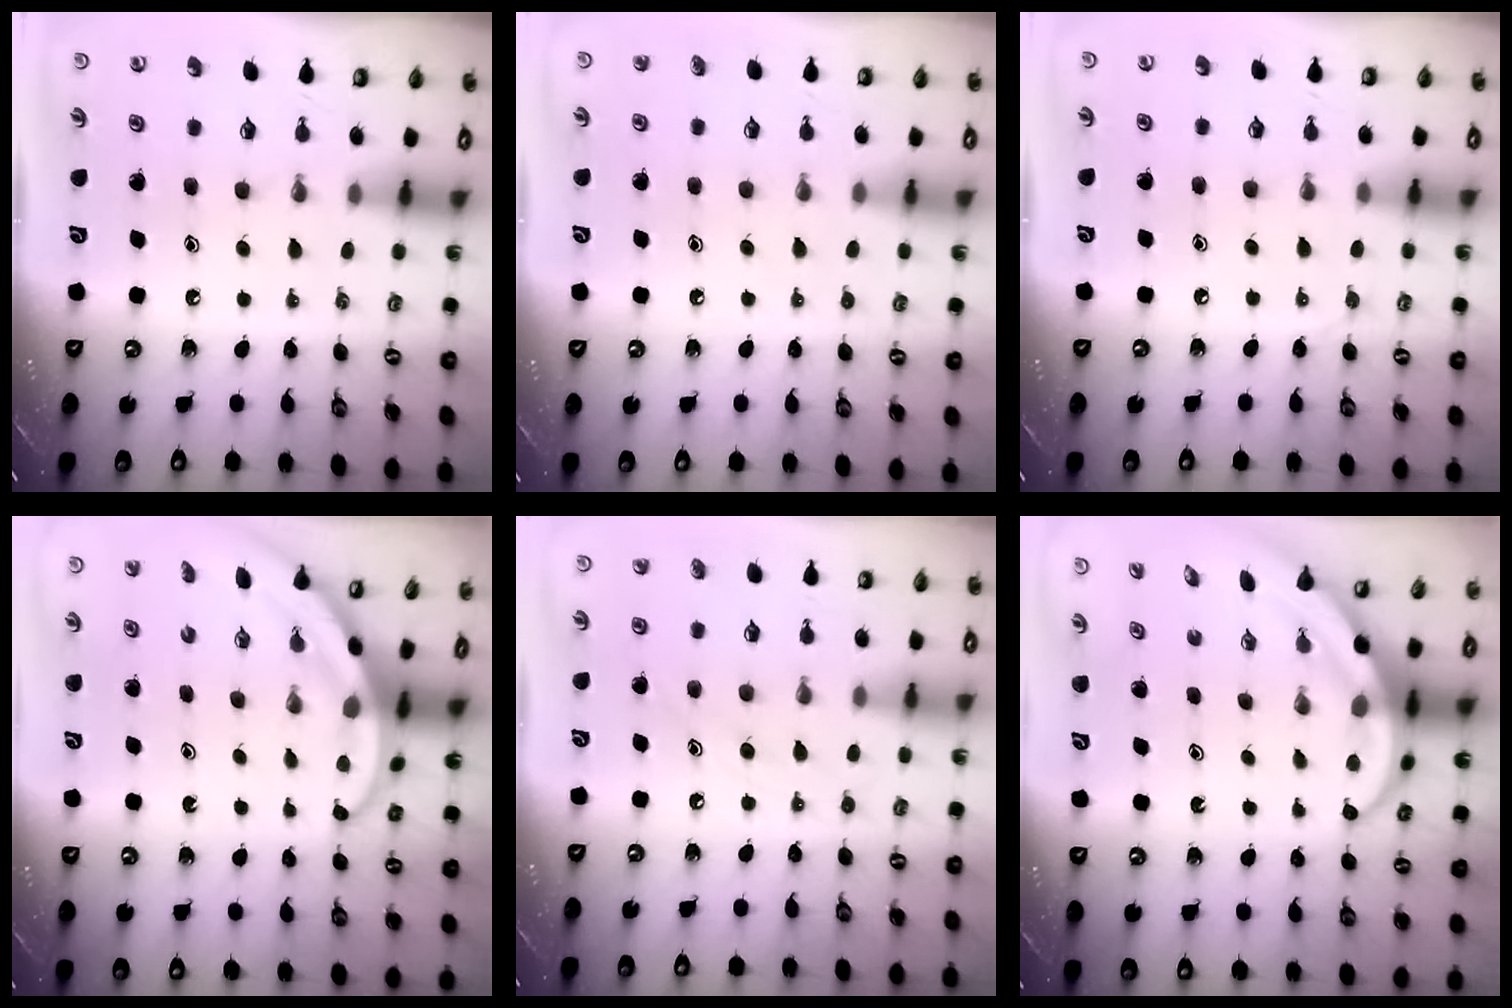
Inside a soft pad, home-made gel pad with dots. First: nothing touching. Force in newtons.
{"total": 4.1, "press": 4.1, "slide": 0.4}
{"total": 4.6, "press": 4.5, "slide": 0.6}
{"total": 3.0, "press": 3.0, "slide": 0.2}
{"total": 8.1, "press": 8.0, "slide": 0.7}
{"total": 4.4, "press": 4.4, "slide": 0.7}